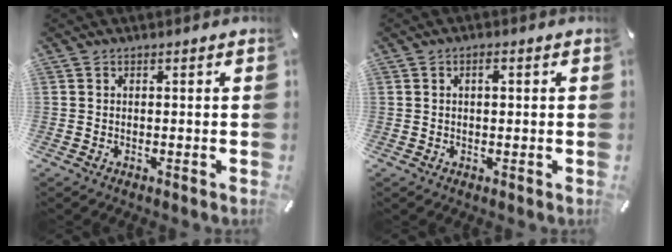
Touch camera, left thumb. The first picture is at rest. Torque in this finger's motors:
{"motor_torque": [-0.14, 0.10, 0.05, 0.23, 0.00]}